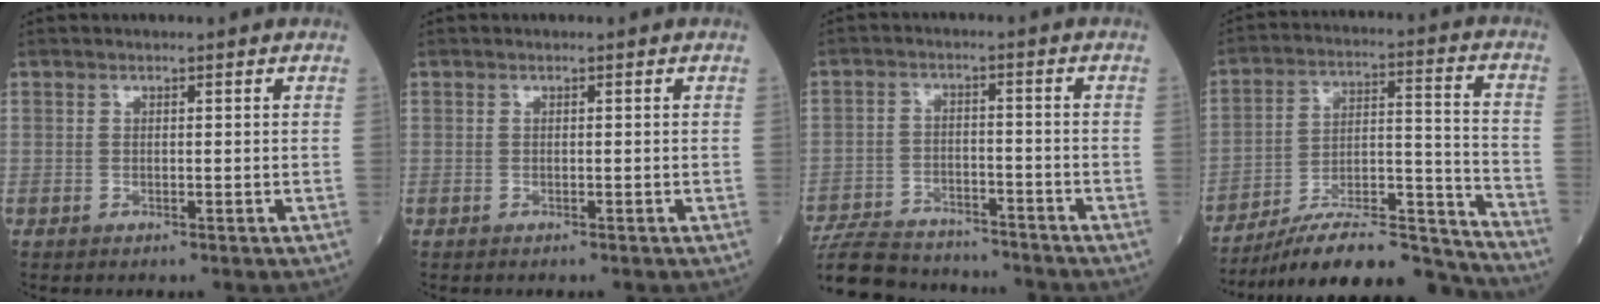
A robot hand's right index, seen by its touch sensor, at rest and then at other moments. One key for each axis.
{"total": 0.6, "fx": -0.5, "fy": 0.1, "fz": 0.3, "tx": -0.011, "ty": -0.002, "tz": -0.007}
{"total": 16.4, "fx": -14.8, "fy": 4.8, "fz": 5.2, "tx": -0.125, "ty": 0.003, "tz": -0.226}
{"total": 20.9, "fx": -19.5, "fy": 1.8, "fz": 7.3, "tx": -0.106, "ty": 0.026, "tz": -0.312}